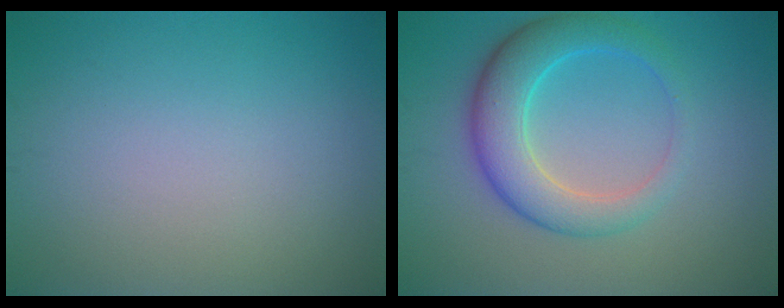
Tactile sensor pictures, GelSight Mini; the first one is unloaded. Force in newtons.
{"total": 5.6, "press": 5.6, "slide": 0.2}